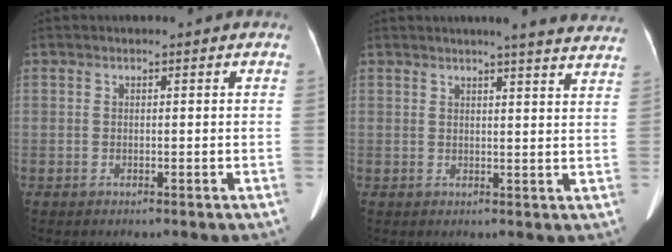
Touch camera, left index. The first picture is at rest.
{"total": 14.5, "force": [13.3, 0.3, 5.6], "torque": [-0.062, -0.030, 0.138]}